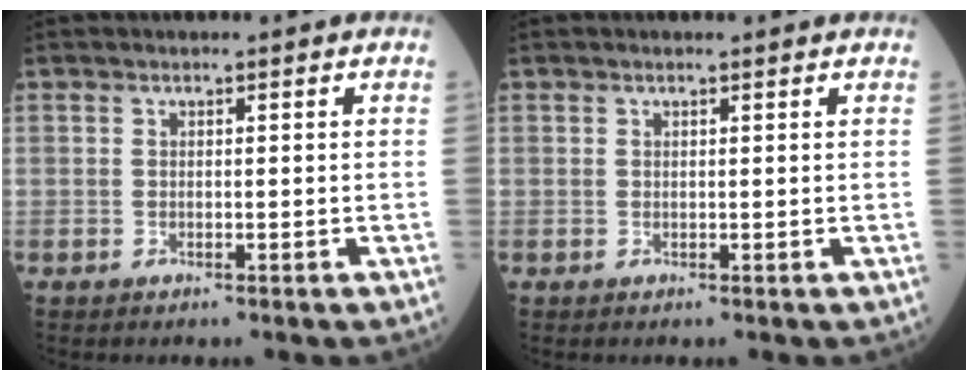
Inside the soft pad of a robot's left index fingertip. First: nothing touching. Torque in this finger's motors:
{"motor_torque": [0.15, 0.09, -0.21, -0.01]}